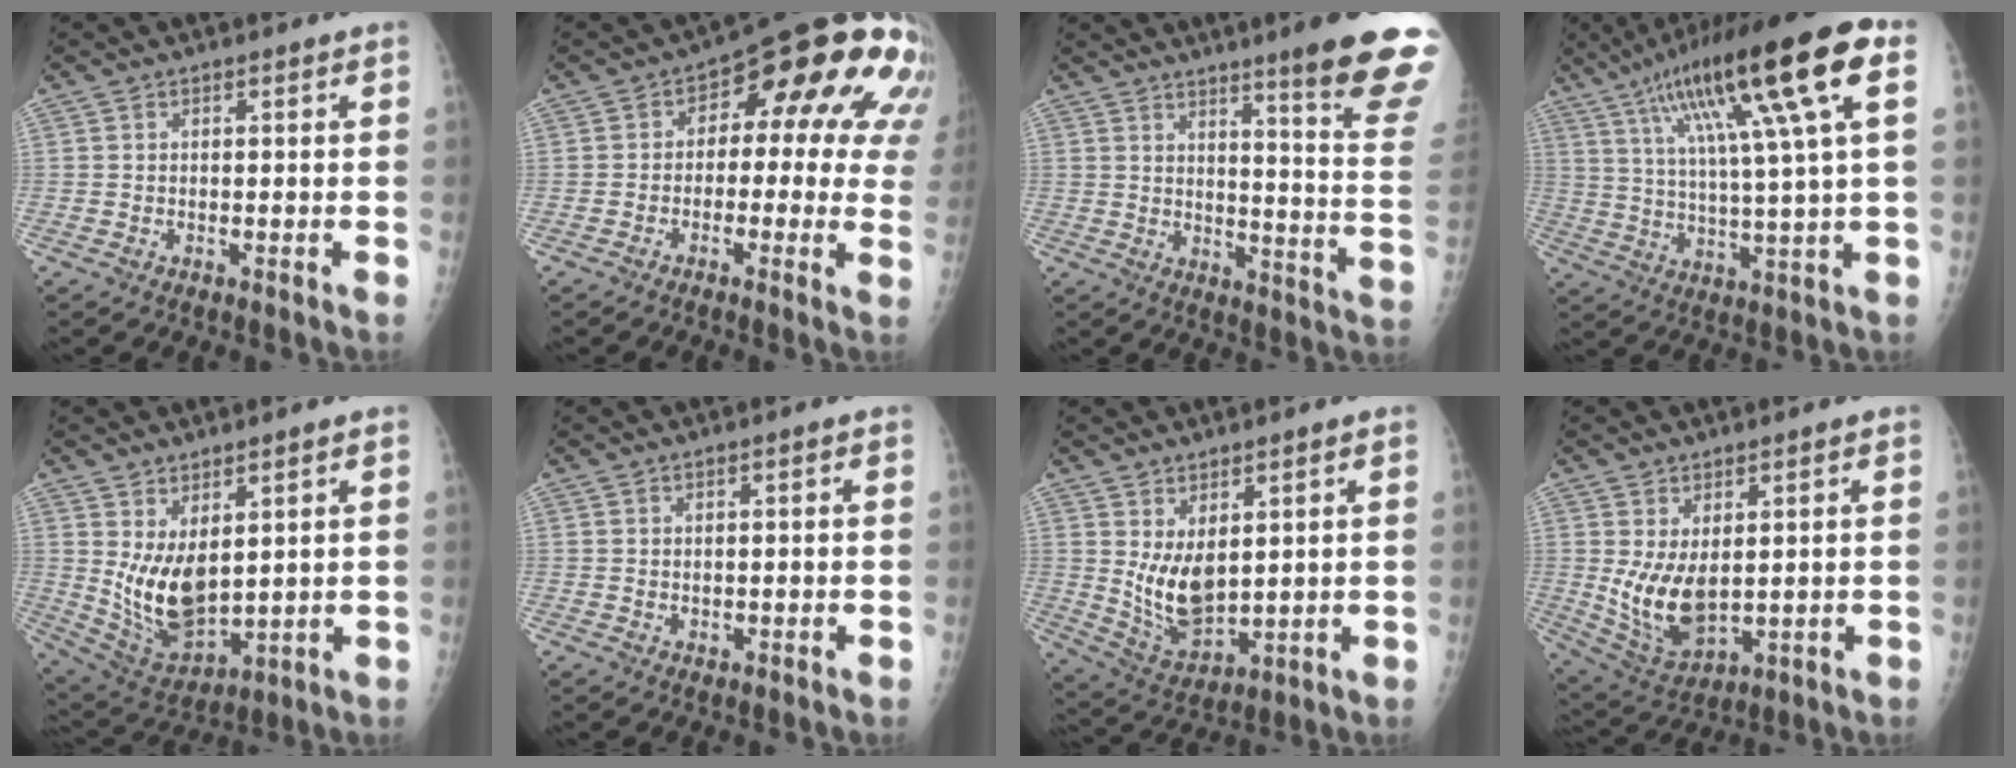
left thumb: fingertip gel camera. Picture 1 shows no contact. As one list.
[{"total": 18.6, "force": [4.4, 9.4, 15.5], "torque": [-0.138, 0.023, 0.038]}, {"total": 19.2, "force": [13.4, 0.7, 13.7], "torque": [-0.151, -0.090, 0.171]}, {"total": 22.3, "force": [9.2, 2.7, 20.1], "torque": [-0.339, 0.006, 0.146]}, {"total": 11.1, "force": [2.5, 5.8, 9.2], "torque": [-0.146, -0.032, 0.072]}, {"total": 1.0, "force": [0.2, 0.7, 0.8], "torque": [-0.010, -0.001, 0.006]}, {"total": 9.3, "force": [2.3, 4.9, 7.5], "torque": [-0.119, -0.030, 0.064]}, {"total": 9.9, "force": [0.9, 5.5, 8.2], "torque": [-0.141, -0.020, 0.040]}]